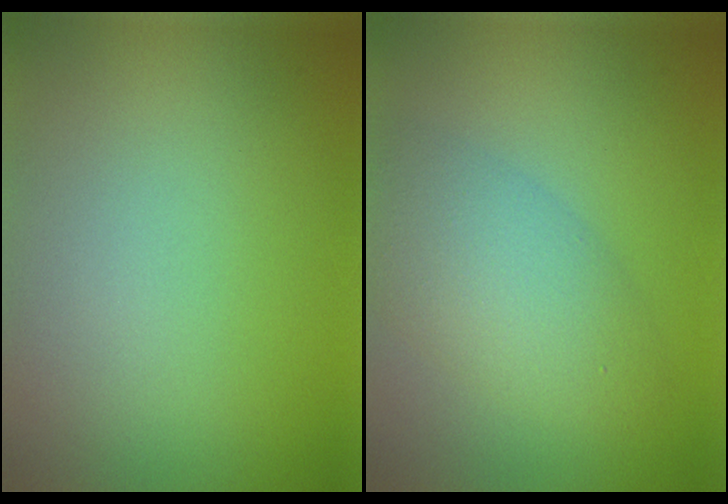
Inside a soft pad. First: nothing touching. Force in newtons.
{"total": 5.1, "press": 5.1, "slide": 0.3}